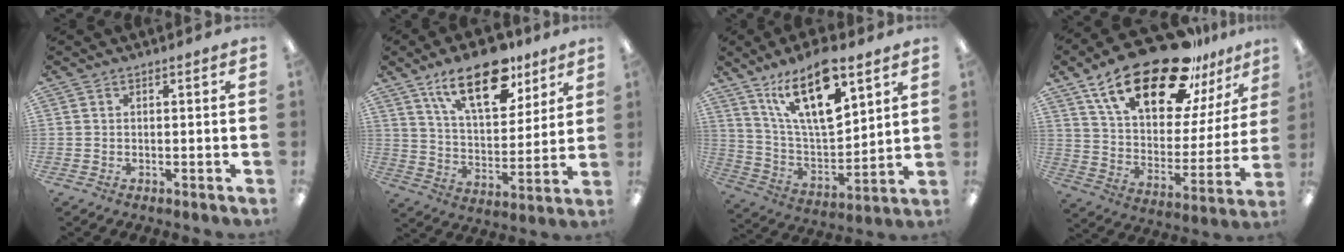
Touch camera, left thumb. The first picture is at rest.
{"total": 19.6, "force": [12.3, 9.0, 12.3], "torque": [-0.188, -0.056, 0.207]}
{"total": 20.0, "force": [12.0, 7.8, 14.0], "torque": [-0.246, -0.059, 0.201]}
{"total": 26.6, "force": [18.3, 10.6, 16.2], "torque": [-0.262, -0.111, 0.311]}